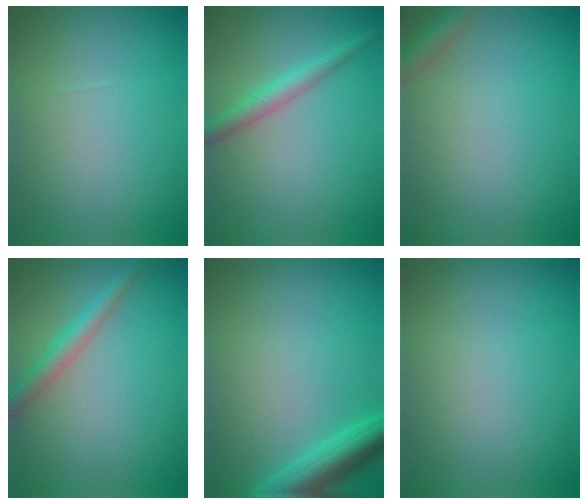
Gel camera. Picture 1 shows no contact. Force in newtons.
{"total": 2.6, "press": 2.6, "slide": 0.0}
{"total": 2.3, "press": 2.3, "slide": 0.1}
{"total": 2.7, "press": 2.7, "slide": 0.1}
{"total": 4.2, "press": 4.2, "slide": 0.2}
{"total": 0.0}